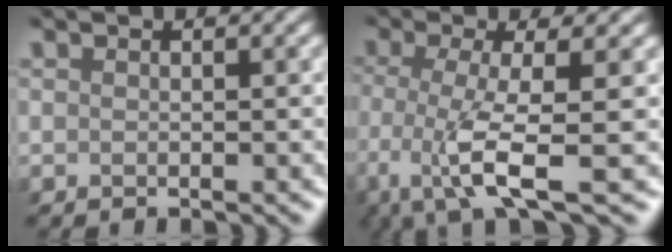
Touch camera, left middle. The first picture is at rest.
{"total": 6.5, "force": [-1.9, 1.6, 6.0], "torque": [-0.120, -0.014, -0.043]}